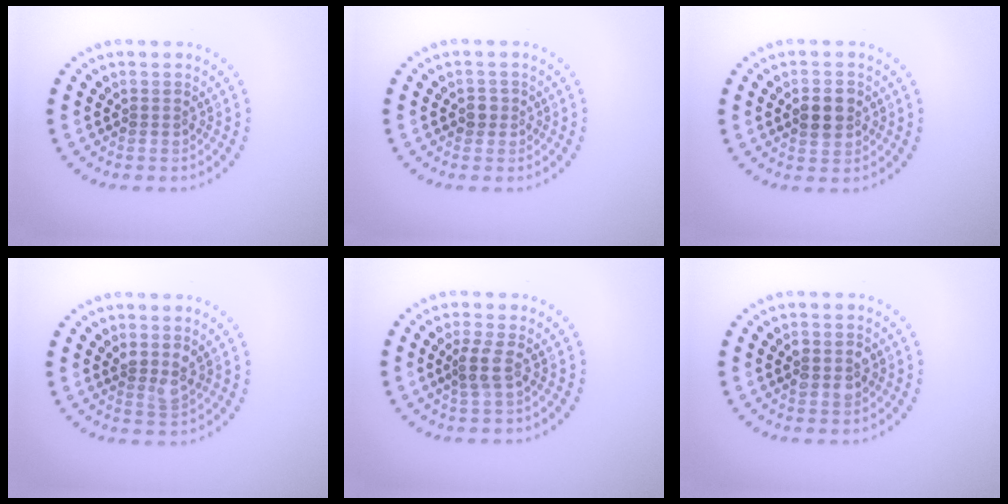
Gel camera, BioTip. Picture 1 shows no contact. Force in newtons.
{"total": 1.2, "press": 1.1, "slide": 0.5}
{"total": 2.9, "press": 2.9, "slide": 0.1}
{"total": 1.6, "press": 1.3, "slide": 1.0}
{"total": 1.7, "press": 1.4, "slide": 0.9}
{"total": 2.3, "press": 2.3, "slide": 0.2}